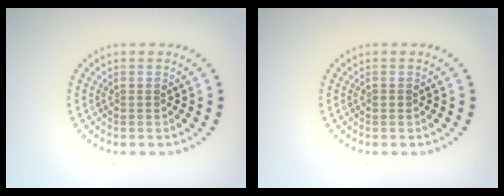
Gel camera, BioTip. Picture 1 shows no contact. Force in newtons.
{"total": 0.6, "press": 0.6, "slide": 0.1}